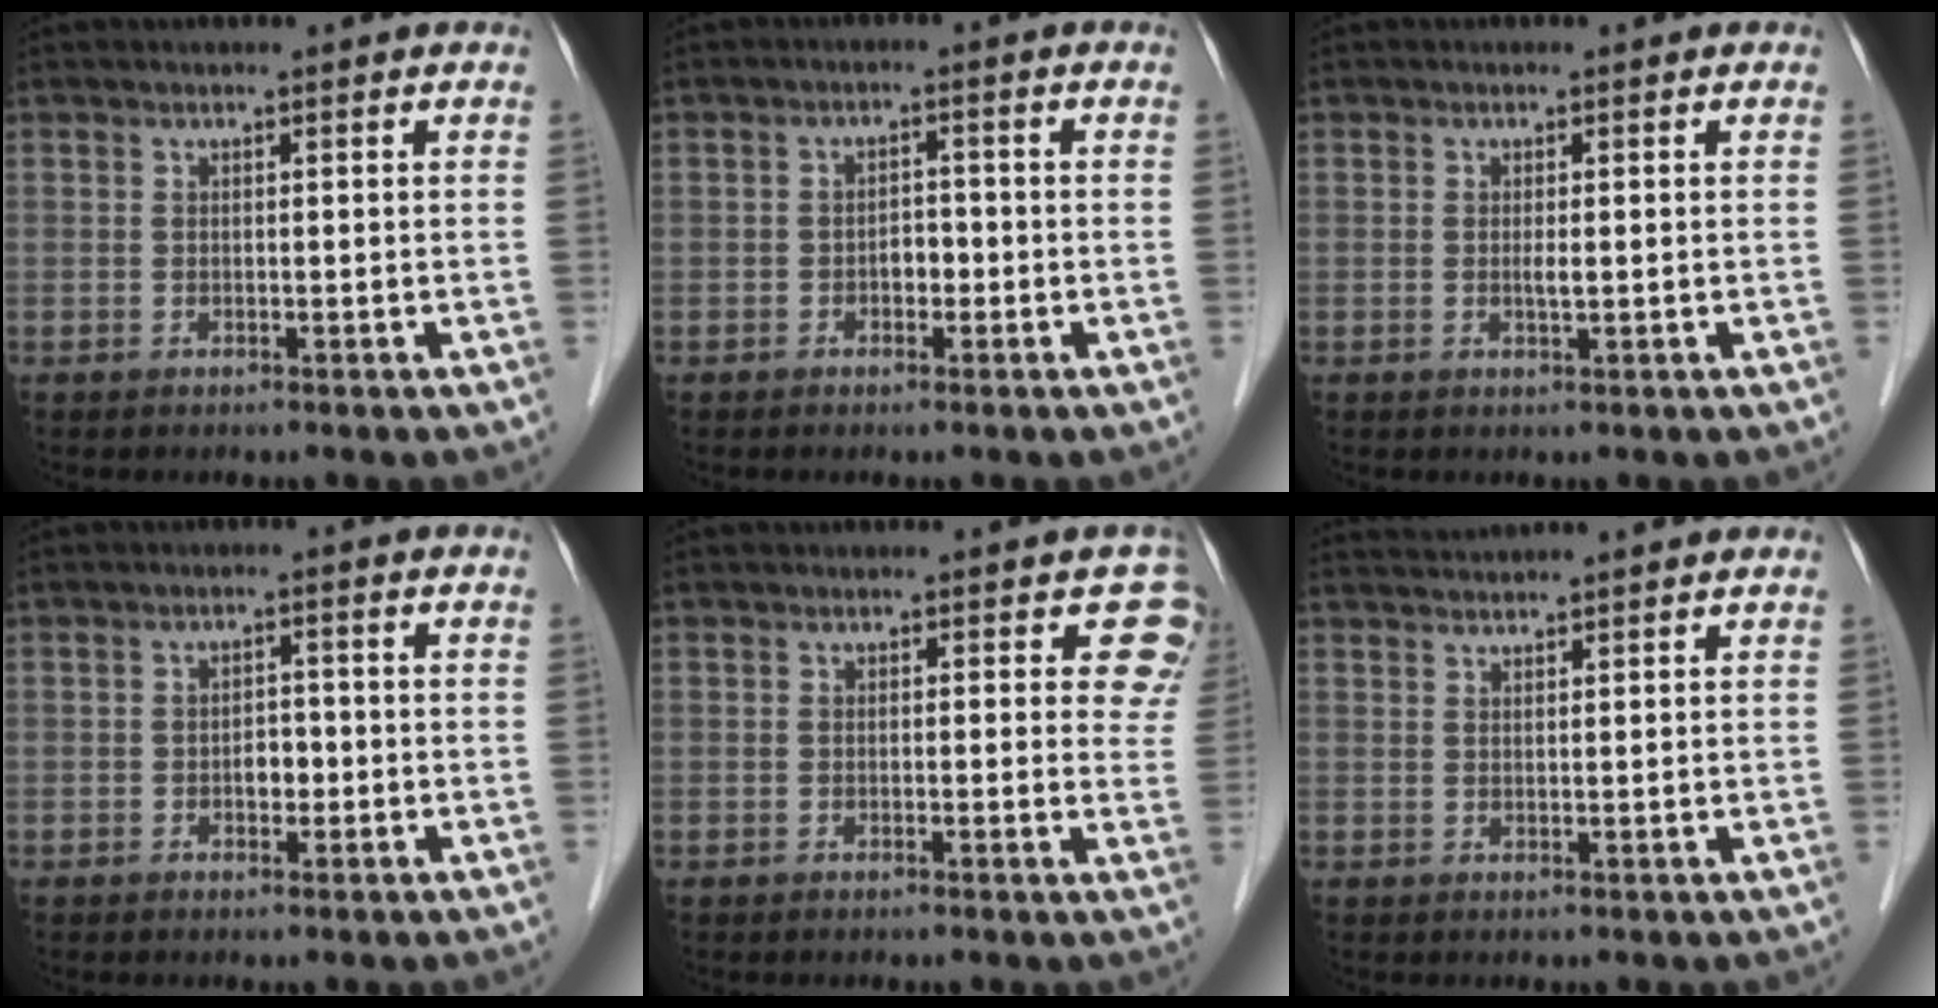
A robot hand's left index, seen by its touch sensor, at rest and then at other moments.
{"total": 2.3, "force": [-1.0, 1.4, 1.5], "torque": [-0.017, 0.005, -0.016]}
{"total": 1.1, "force": [-0.2, 0.2, 1.0], "torque": [-0.020, -0.006, -0.002]}
{"total": 2.3, "force": [-0.9, 1.4, 1.6], "torque": [-0.021, 0.004, -0.012]}
{"total": 4.7, "force": [3.3, 2.9, 1.5], "torque": [0.017, -0.017, 0.010]}
{"total": 5.2, "force": [5.0, -0.2, 1.4], "torque": [-0.023, 0.031, 0.076]}